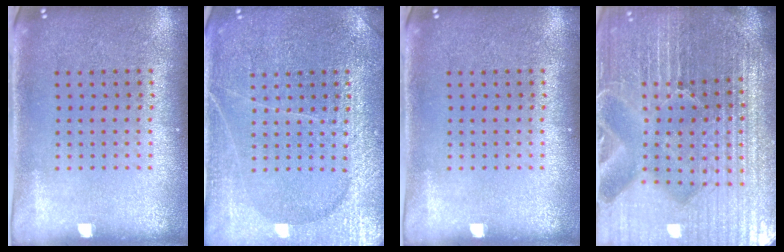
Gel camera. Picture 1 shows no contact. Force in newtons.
{"total": 3.6, "press": 3.6, "slide": 0.5}
{"total": 0.0}
{"total": 6.8, "press": 6.0, "slide": 3.3}